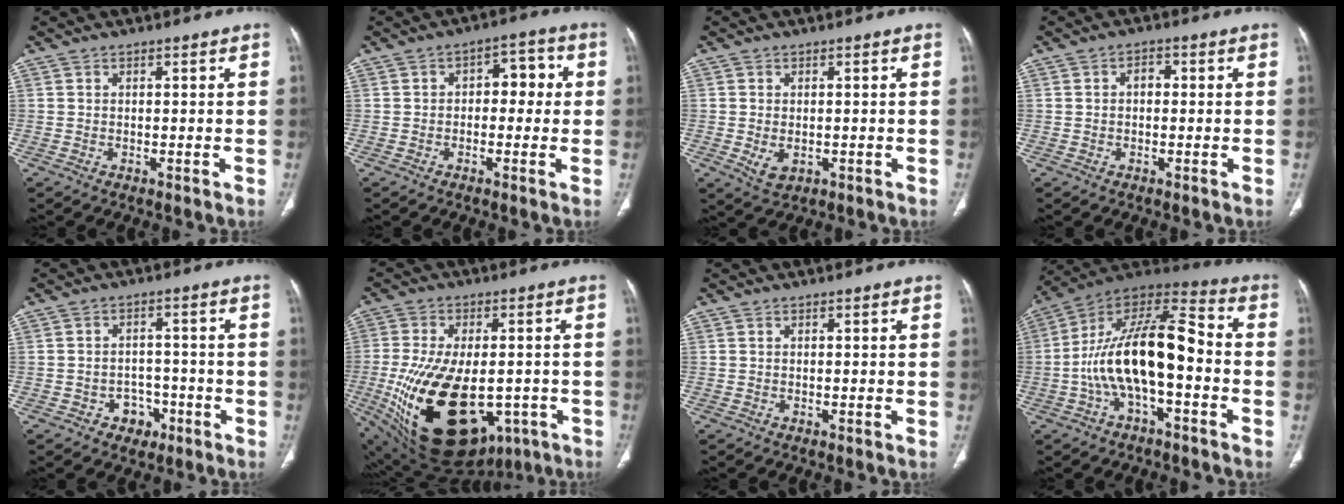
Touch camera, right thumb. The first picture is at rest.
{"total": 6.2, "force": [0.3, 3.9, 4.8], "torque": [-0.029, 0.024, -0.004]}
{"total": 3.5, "force": [-0.6, 2.3, 2.5], "torque": [-0.045, -0.005, 0.000]}
{"total": 2.2, "force": [0.1, 1.5, 1.6], "torque": [-0.021, 0.012, -0.001]}
{"total": 4.9, "force": [-2.4, 3.9, 1.7], "torque": [0.000, 0.026, -0.028]}
{"total": 27.1, "force": [-7.4, 15.3, 21.1], "torque": [-0.397, -0.022, -0.085]}
{"total": 0.0}
{"total": 18.8, "force": [-3.3, 8.0, 16.7], "torque": [-0.296, 0.061, -0.060]}